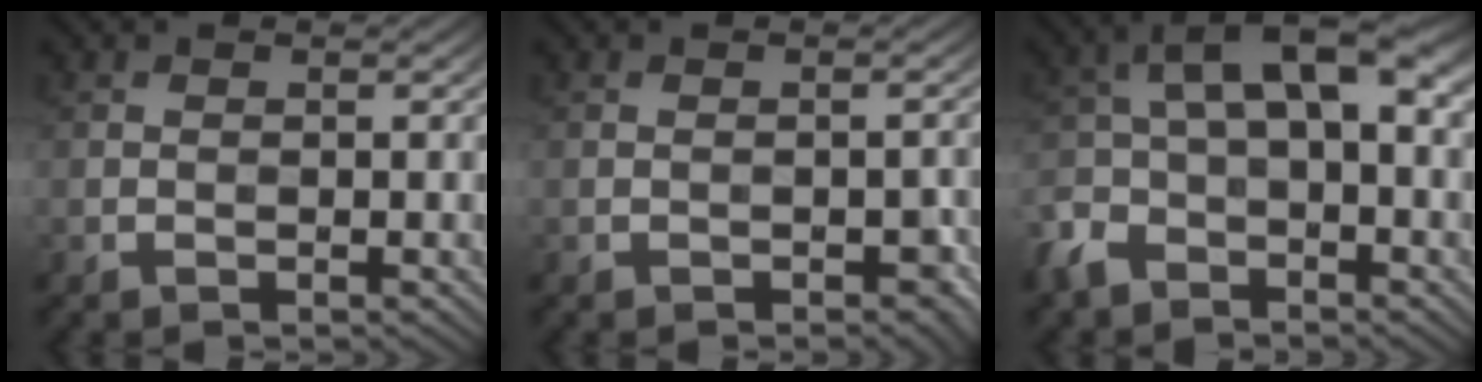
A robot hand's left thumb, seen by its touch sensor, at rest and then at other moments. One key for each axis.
{"total": 1.8, "fx": -1.0, "fy": 0.9, "fz": 1.3, "tx": -0.018, "ty": 0.000, "tz": -0.011}
{"total": 9.8, "fx": -2.4, "fy": 5.5, "fz": 7.7, "tx": -0.156, "ty": 0.002, "tz": -0.064}